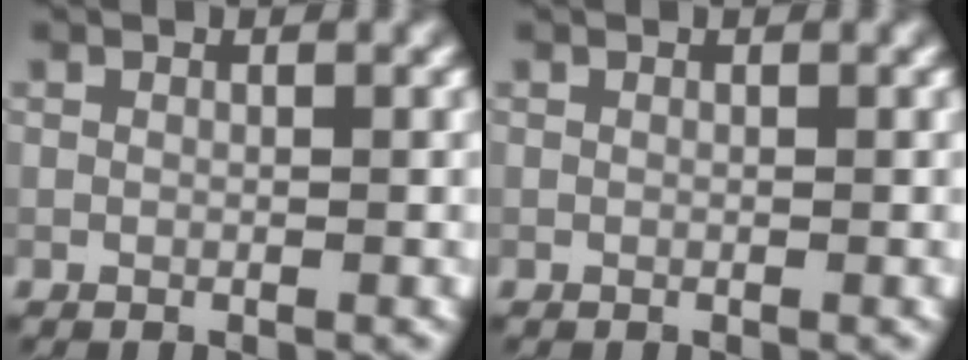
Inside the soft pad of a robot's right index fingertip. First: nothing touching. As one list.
[{"total": 0.0}]